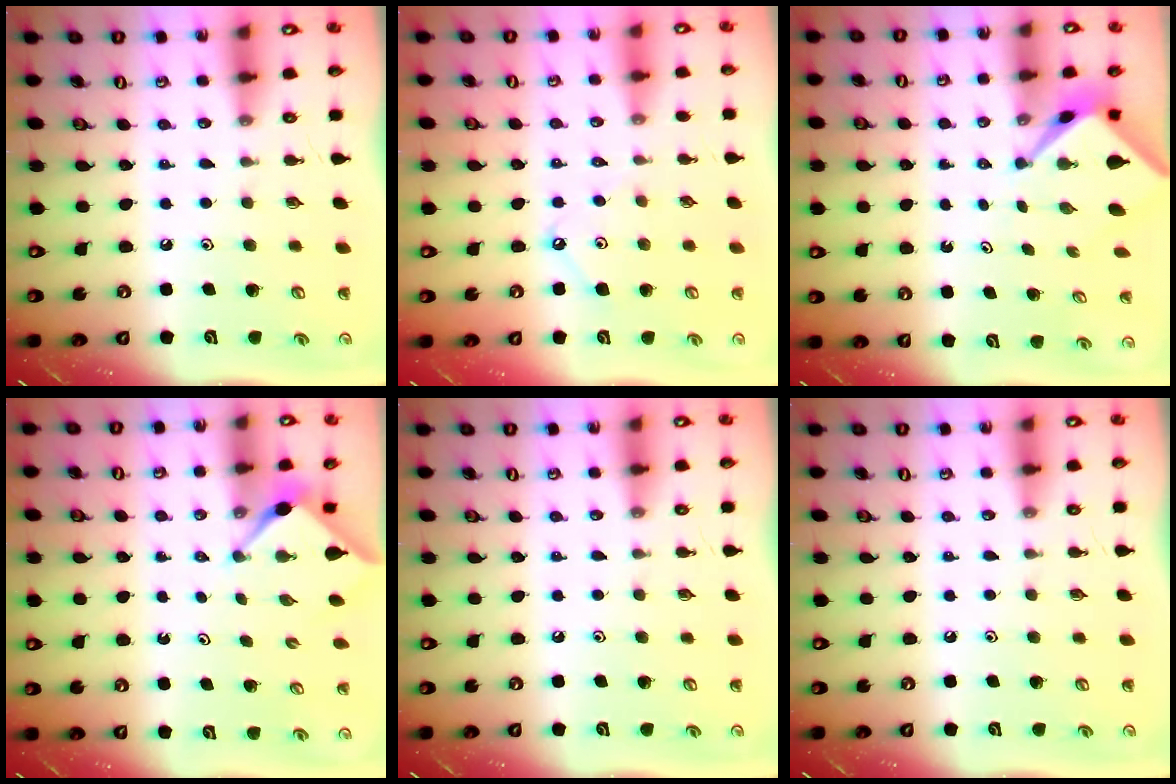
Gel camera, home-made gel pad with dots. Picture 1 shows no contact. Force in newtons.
{"total": 3.2, "press": 3.2, "slide": 0.5}
{"total": 2.5, "press": 2.4, "slide": 0.3}
{"total": 3.1, "press": 3.1, "slide": 0.2}
{"total": 0.0}
{"total": 0.0}